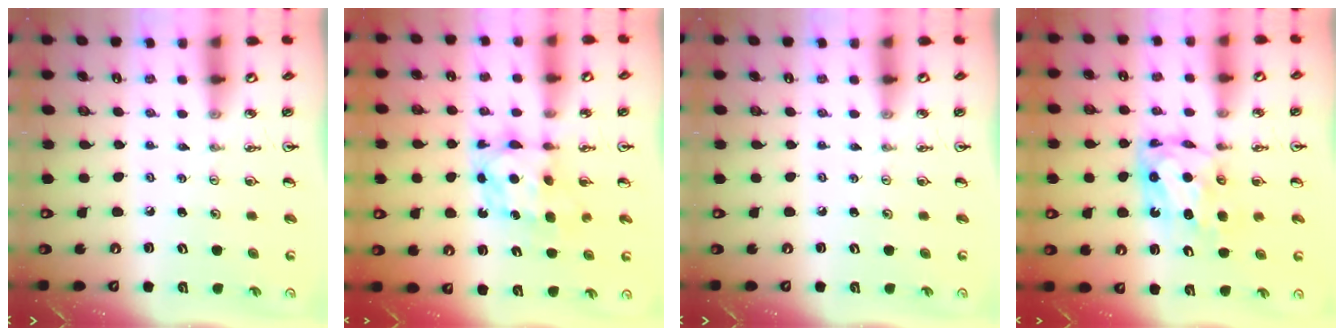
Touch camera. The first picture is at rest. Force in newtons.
{"total": 6.9, "press": 6.9, "slide": 0.6}
{"total": 0.0}
{"total": 7.8, "press": 7.7, "slide": 0.7}